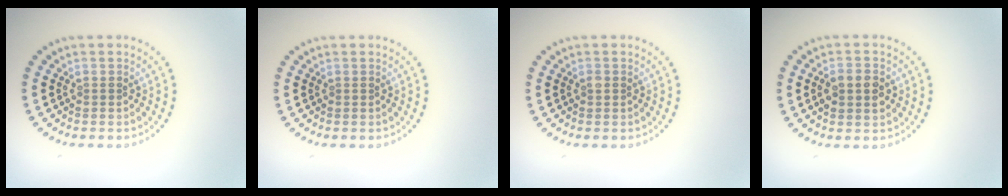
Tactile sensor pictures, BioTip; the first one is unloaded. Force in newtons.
{"total": 0.0}
{"total": 0.7, "press": 0.6, "slide": 0.1}
{"total": 2.9, "press": 2.9, "slide": 0.1}